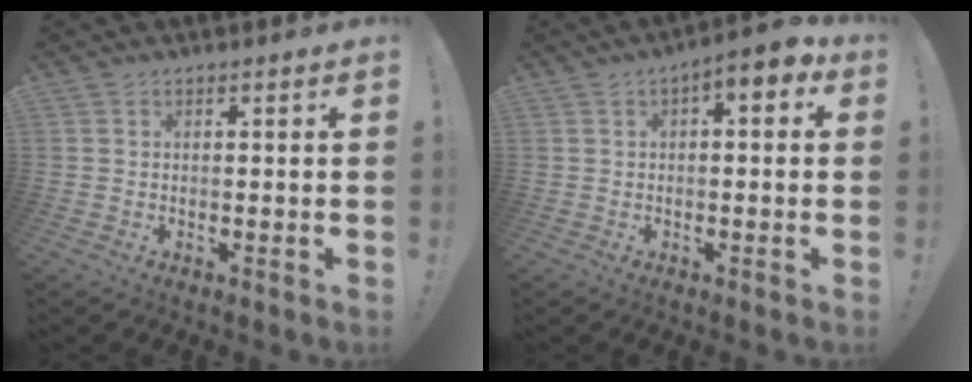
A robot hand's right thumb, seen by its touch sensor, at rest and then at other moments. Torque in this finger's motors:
{"motor_torque": [0.33, 0.34, 0.11, -0.04, 0.00]}